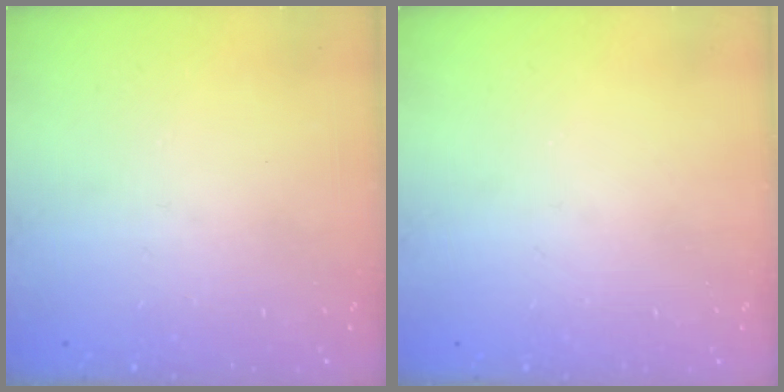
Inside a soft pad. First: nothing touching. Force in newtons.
{"total": 0.0}